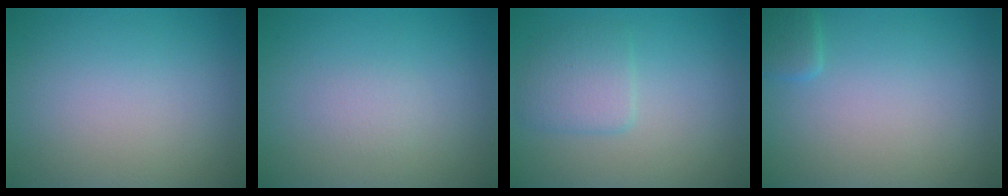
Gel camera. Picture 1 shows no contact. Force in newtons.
{"total": 0.9, "press": 0.8, "slide": 0.1}
{"total": 2.5, "press": 2.5, "slide": 0.1}
{"total": 1.3, "press": 1.3, "slide": 0.2}